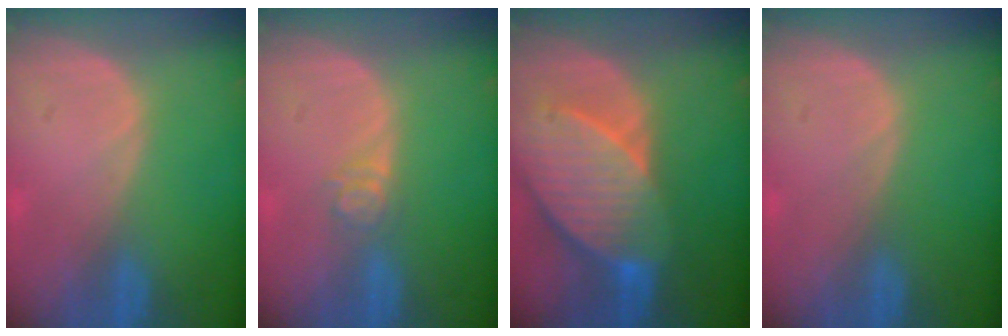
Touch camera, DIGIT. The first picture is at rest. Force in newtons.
{"total": 3.0, "press": 2.5, "slide": 1.7}
{"total": 10.6, "press": 9.3, "slide": 5.0}
{"total": 0.0}